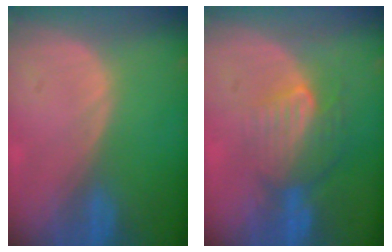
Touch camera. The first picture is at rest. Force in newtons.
{"total": 7.9, "press": 7.3, "slide": 3.0}